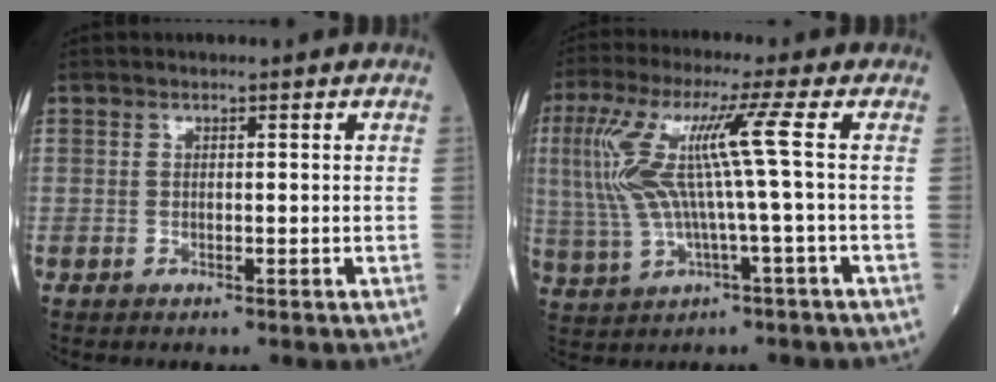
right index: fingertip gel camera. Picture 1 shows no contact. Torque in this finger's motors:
{"motor_torque": [1.78, 0.36, 0.84, 0.21]}